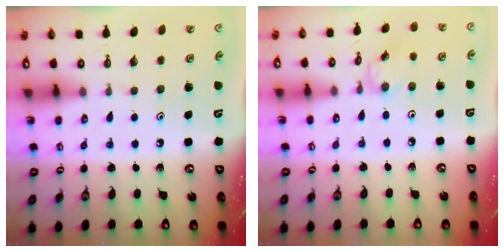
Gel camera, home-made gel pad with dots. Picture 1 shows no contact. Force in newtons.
{"total": 3.7, "press": 3.7, "slide": 0.5}